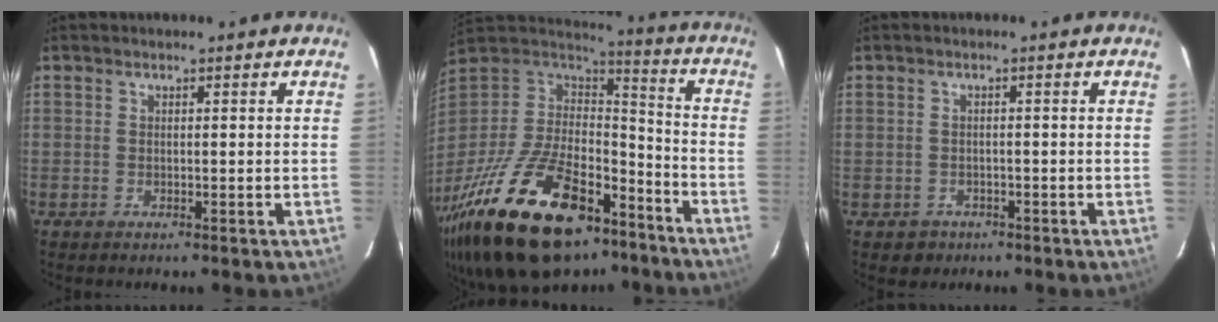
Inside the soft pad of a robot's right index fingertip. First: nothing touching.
{"total": 36.1, "force": [-22.7, 16.7, 22.5], "torque": [-0.449, -0.024, -0.352]}
{"total": 3.0, "force": [-1.3, 2.7, 0.2], "torque": [-0.011, 0.005, -0.015]}